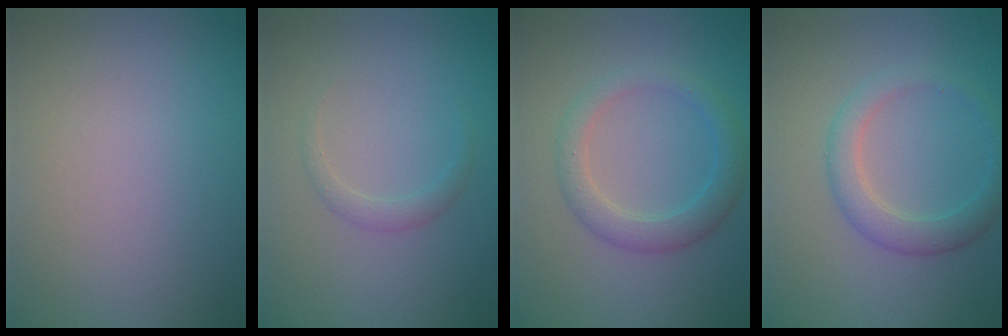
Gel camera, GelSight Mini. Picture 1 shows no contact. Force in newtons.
{"total": 1.1, "press": 1.1, "slide": 0.0}
{"total": 3.0, "press": 3.0, "slide": 0.2}
{"total": 2.8, "press": 2.8, "slide": 0.1}